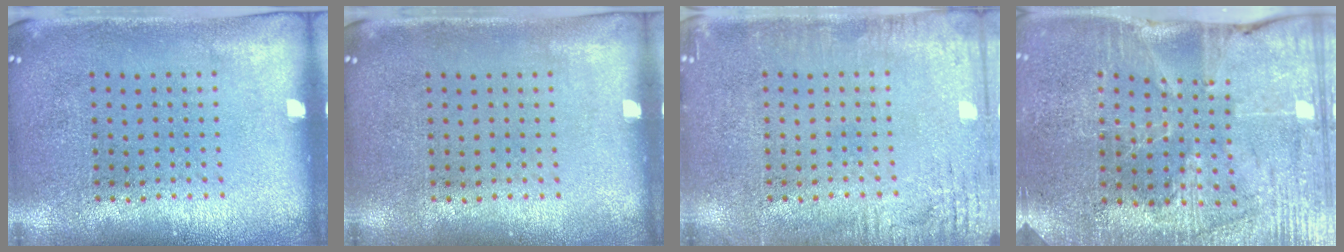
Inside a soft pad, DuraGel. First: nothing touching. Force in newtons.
{"total": 0.0}
{"total": 2.7, "press": 2.7, "slide": 0.2}
{"total": 3.2, "press": 3.1, "slide": 0.4}